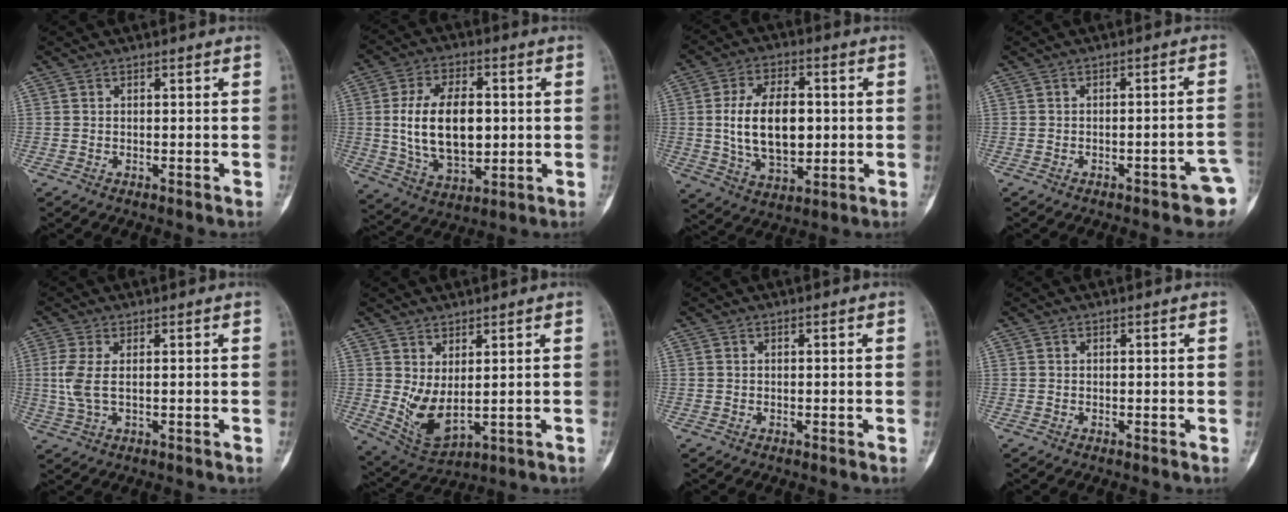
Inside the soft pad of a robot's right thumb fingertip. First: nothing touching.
{"total": 15.9, "force": [0.8, 9.2, 13.0], "torque": [-0.208, -0.003, 0.022]}
{"total": 14.6, "force": [0.6, 8.5, 11.8], "torque": [-0.184, 0.000, 0.017]}
{"total": 6.8, "force": [-3.3, 1.9, 5.7], "torque": [-0.056, 0.024, -0.039]}
{"total": 5.3, "force": [0.6, 1.9, 4.9], "torque": [-0.141, -0.003, 0.015]}
{"total": 7.9, "force": [0.7, 3.4, 7.1], "torque": [-0.132, -0.020, 0.035]}
{"total": 0.0}
{"total": 0.0}